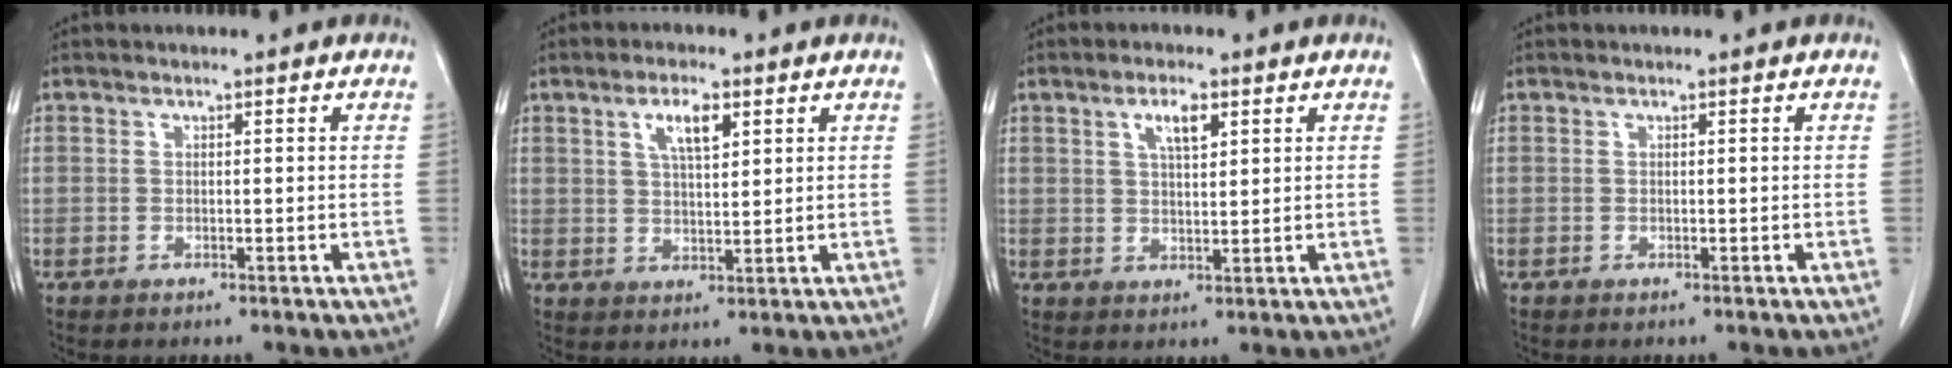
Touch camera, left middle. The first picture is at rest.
{"total": 5.0, "force": [2.5, 1.4, 4.1], "torque": [-0.080, 0.001, 0.046]}
{"total": 3.9, "force": [2.0, 1.1, 3.2], "torque": [-0.060, 0.000, 0.036]}
{"total": 0.0}